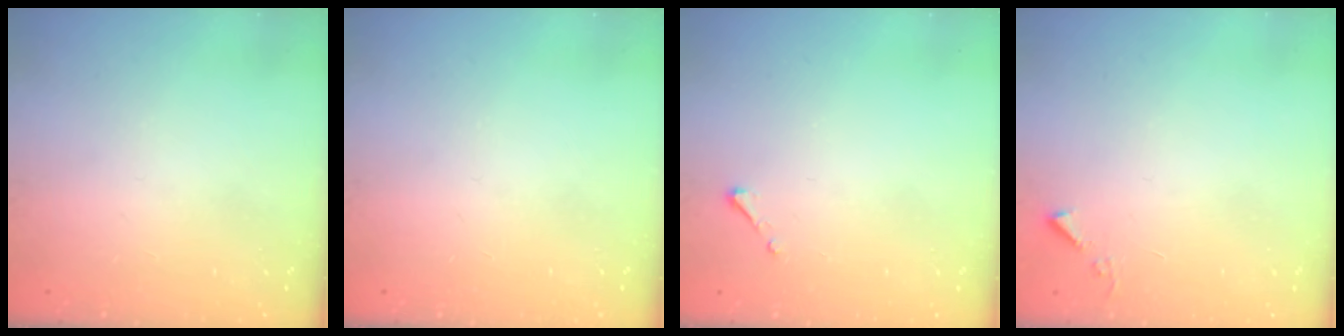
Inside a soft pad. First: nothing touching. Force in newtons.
{"total": 0.0}
{"total": 2.5, "press": 2.5, "slide": 0.3}
{"total": 3.2, "press": 3.2, "slide": 0.5}